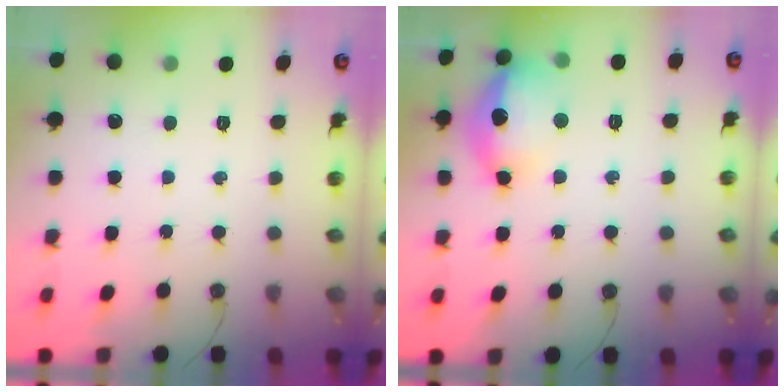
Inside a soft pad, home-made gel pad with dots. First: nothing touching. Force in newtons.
{"total": 15.8, "press": 15.7, "slide": 1.3}